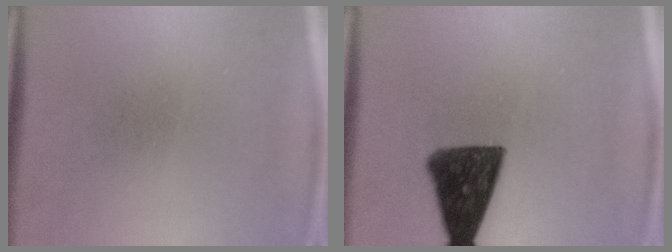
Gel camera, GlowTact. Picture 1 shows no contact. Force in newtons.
{"total": 12.2}